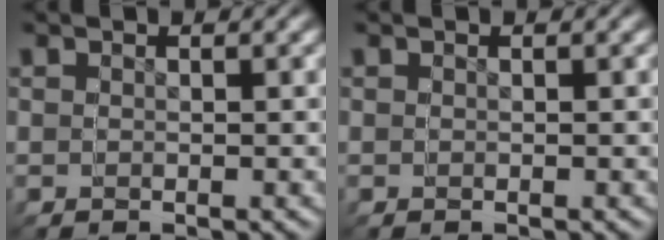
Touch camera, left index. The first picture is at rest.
{"total": 0.0}